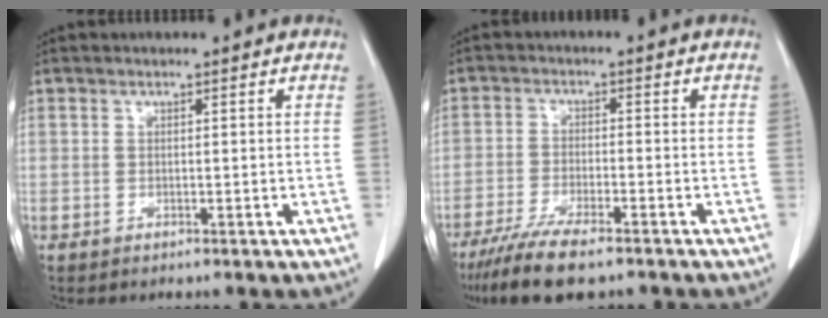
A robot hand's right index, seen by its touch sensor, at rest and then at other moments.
{"total": 9.3, "force": [-6.9, 1.9, 6.0], "torque": [-0.103, -0.021, -0.112]}